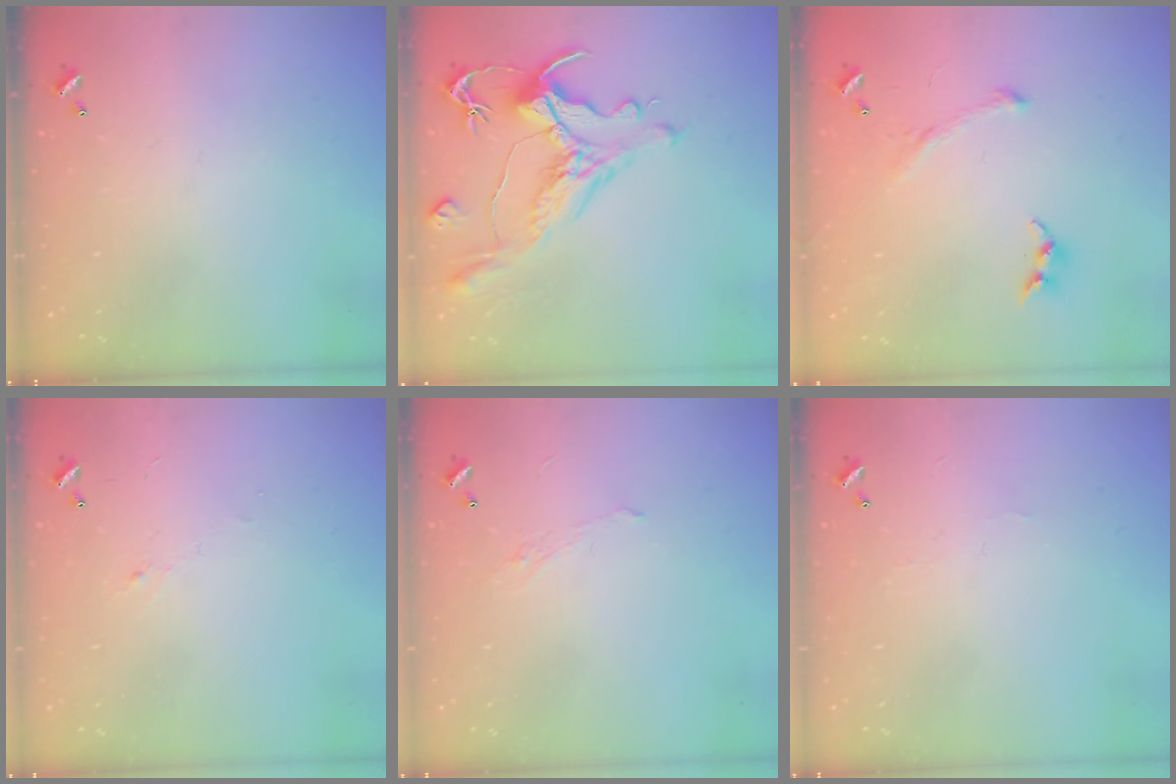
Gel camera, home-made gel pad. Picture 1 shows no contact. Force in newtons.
{"total": 2.5, "press": 2.0, "slide": 1.5}
{"total": 2.8, "press": 2.7, "slide": 0.9}
{"total": 1.0, "press": 0.8, "slide": 0.6}
{"total": 1.0, "press": 0.8, "slide": 0.6}
{"total": 0.8, "press": 0.7, "slide": 0.5}